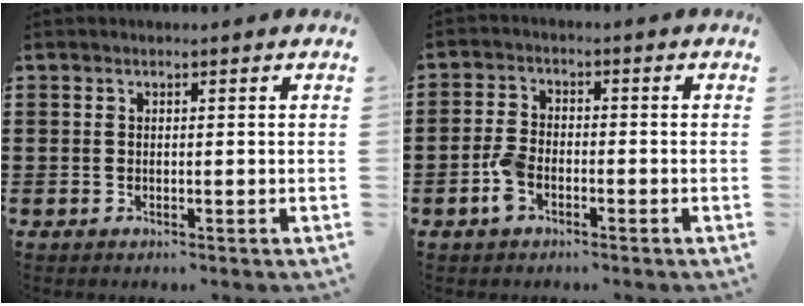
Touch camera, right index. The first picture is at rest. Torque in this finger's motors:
{"motor_torque": [0.84, -0.15, 0.45, 0.10]}